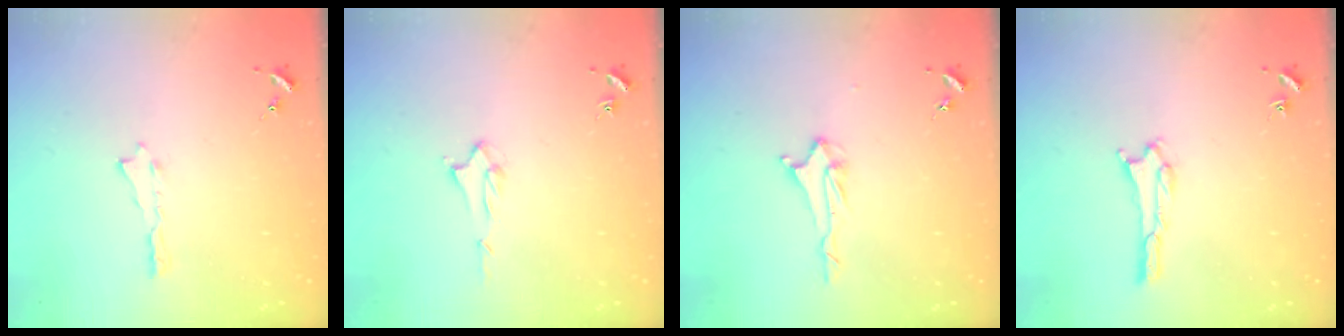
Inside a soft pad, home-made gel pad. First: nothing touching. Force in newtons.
{"total": 1.4, "press": 1.4, "slide": 0.2}
{"total": 2.0, "press": 2.0, "slide": 0.4}
{"total": 1.6, "press": 1.6, "slide": 0.1}